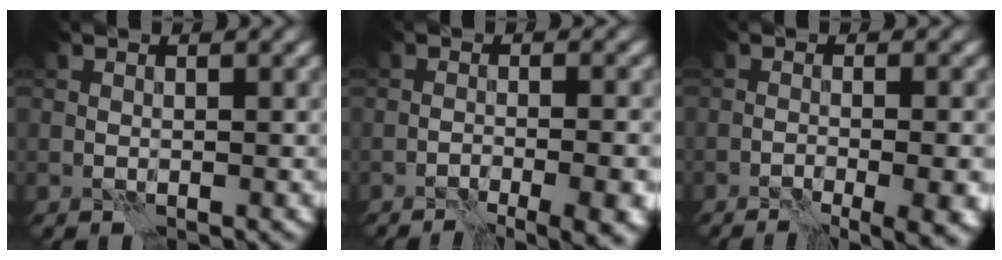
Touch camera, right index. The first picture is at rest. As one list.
[{"total": 7.8, "force": [-3.3, 2.6, 6.5], "torque": [-0.047, 0.008, -0.034]}, {"total": 6.9, "force": [-2.2, 2.5, 6.1], "torque": [-0.044, -0.003, -0.022]}]